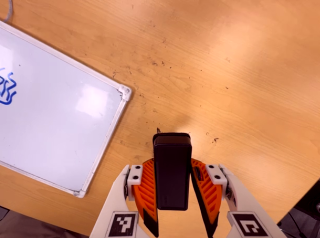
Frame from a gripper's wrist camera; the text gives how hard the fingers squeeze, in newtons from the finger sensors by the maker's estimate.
{"total": 5.1, "left": 4.2, "right": 6.0}